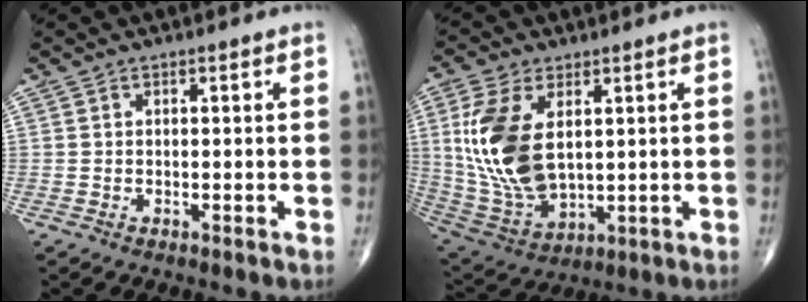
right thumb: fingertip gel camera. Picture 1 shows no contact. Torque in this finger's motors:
{"motor_torque": [-0.72, 1.40, 1.36, 0.54, 0.21]}